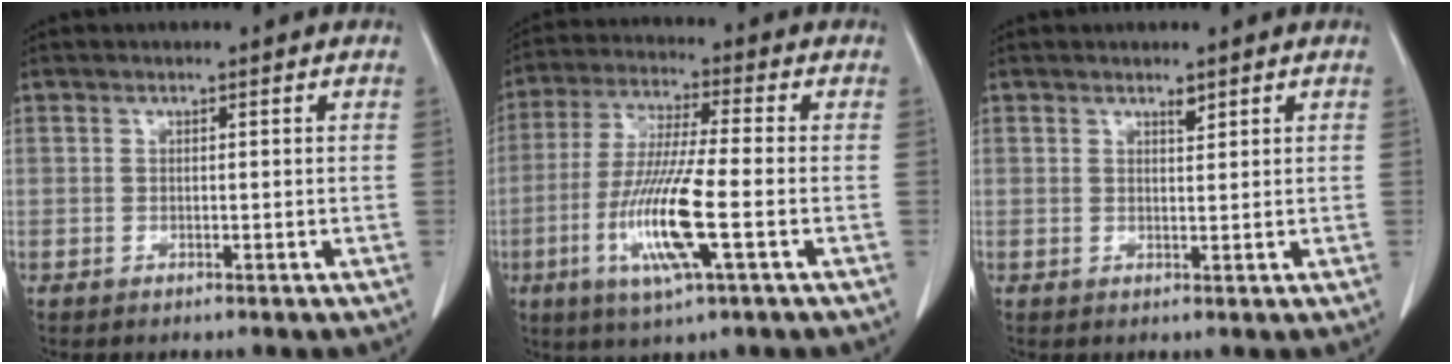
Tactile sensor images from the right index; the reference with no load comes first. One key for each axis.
{"total": 12.4, "fx": -3.6, "fy": 0.5, "fz": 11.8, "tx": -0.242, "ty": -0.016, "tz": -0.070}
{"total": 1.1, "fx": 0.9, "fy": 0.3, "fz": 0.6, "tx": -0.014, "ty": -0.005, "tz": 0.017}